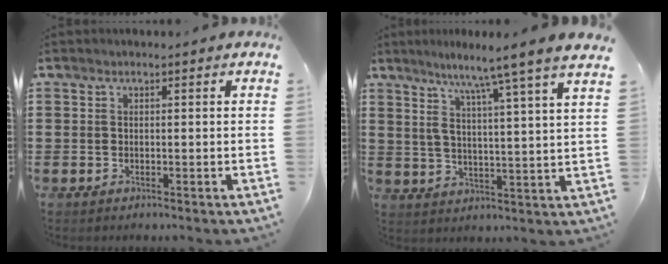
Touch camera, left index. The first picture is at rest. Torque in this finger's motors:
{"motor_torque": [1.98, -0.15, 0.99, 0.21]}